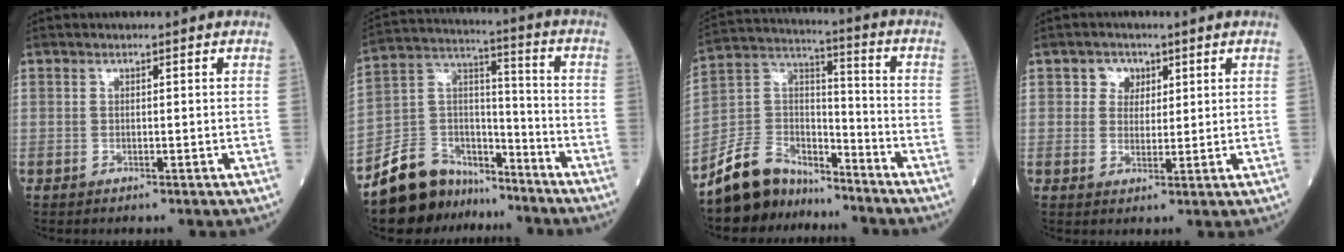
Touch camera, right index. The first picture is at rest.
{"total": 13.2, "force": [-11.0, 6.9, 2.6], "torque": [-0.052, 0.065, -0.194]}
{"total": 11.2, "force": [-9.6, 5.6, 1.6], "torque": [-0.045, 0.051, -0.181]}
{"total": 3.2, "force": [1.4, 2.7, 0.9], "torque": [-0.011, 0.004, 0.020]}